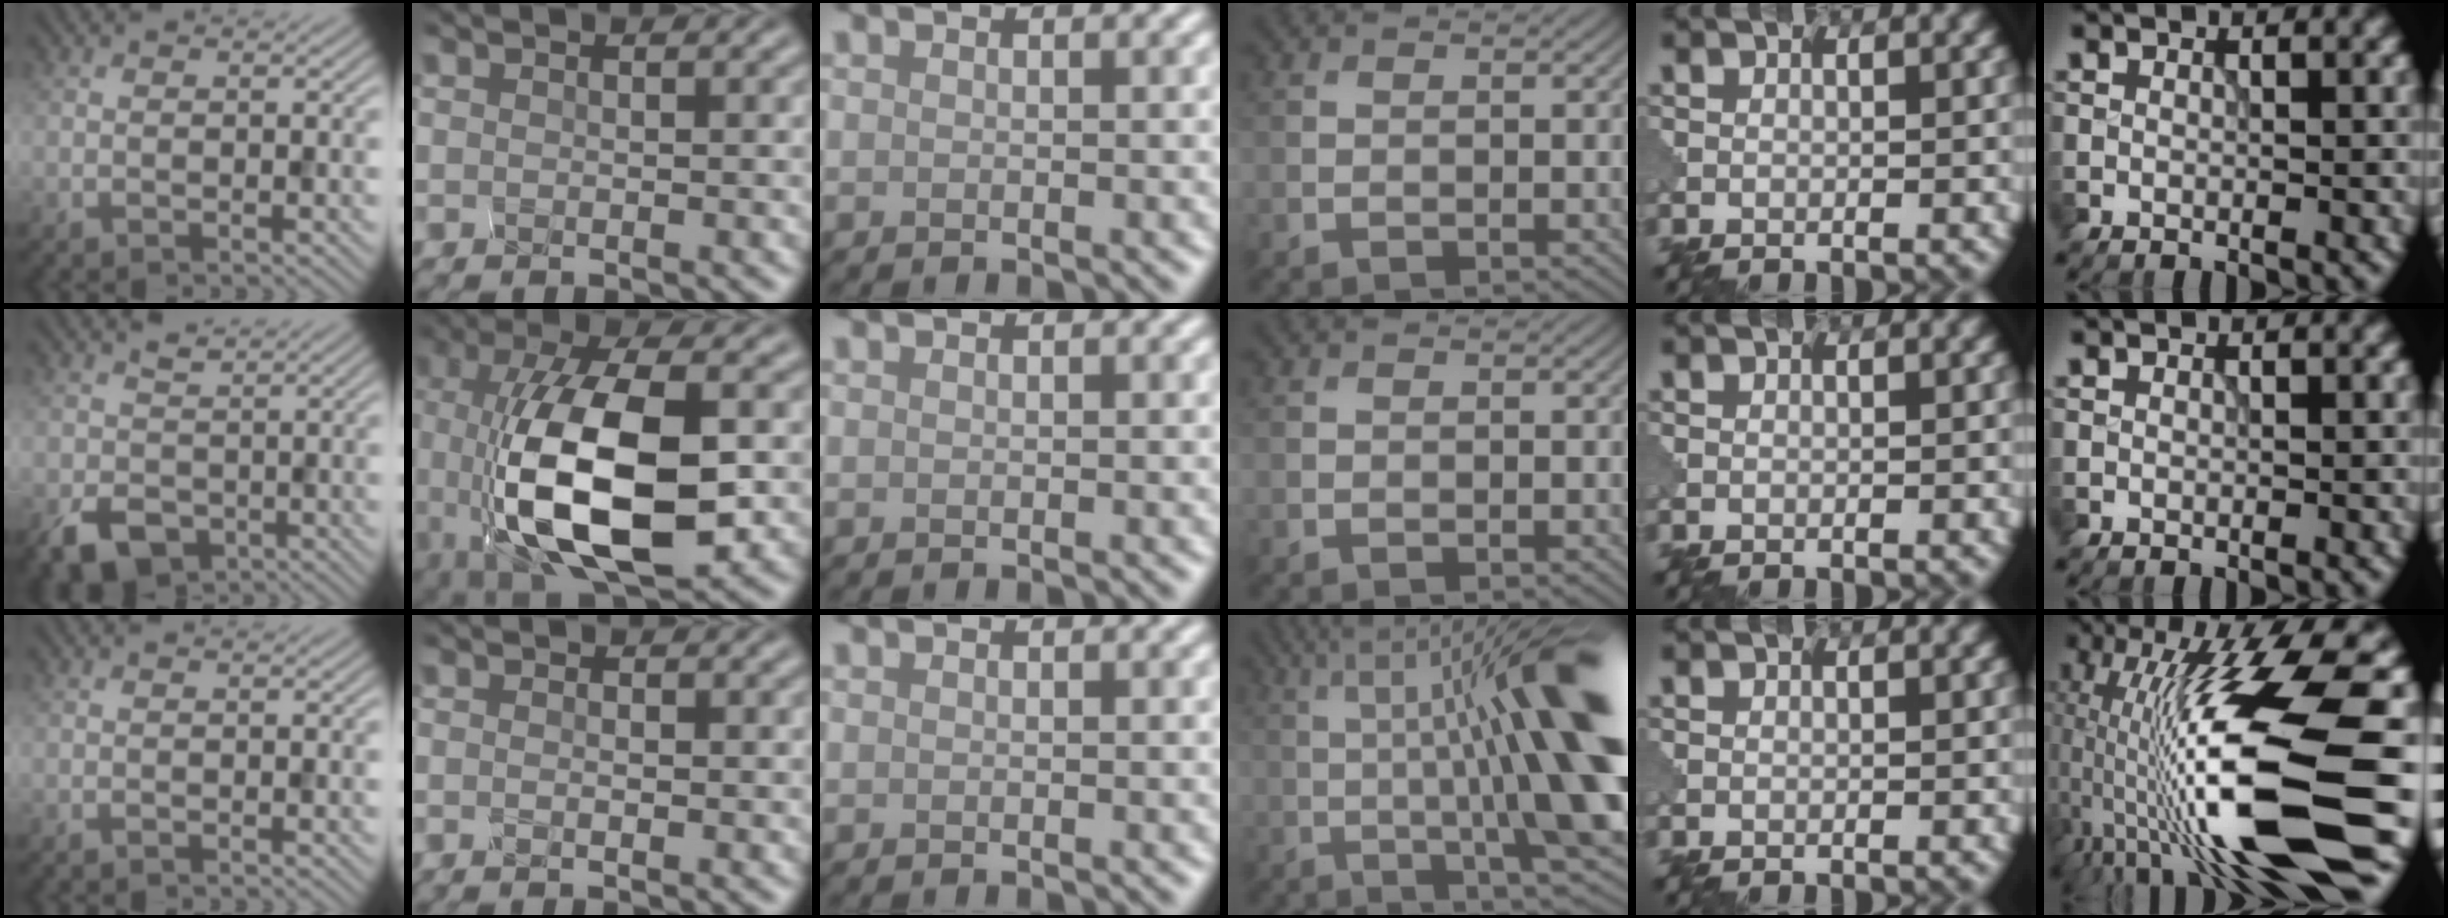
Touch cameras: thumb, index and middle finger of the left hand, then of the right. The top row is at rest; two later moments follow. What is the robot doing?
{"motion": "squeeze", "object": "hand grip exerciser"}